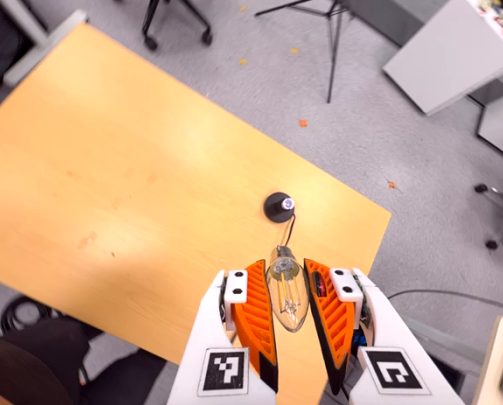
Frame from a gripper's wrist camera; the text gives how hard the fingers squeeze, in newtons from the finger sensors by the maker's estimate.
{"total": 11.6, "left": 11.9, "right": 11.3}